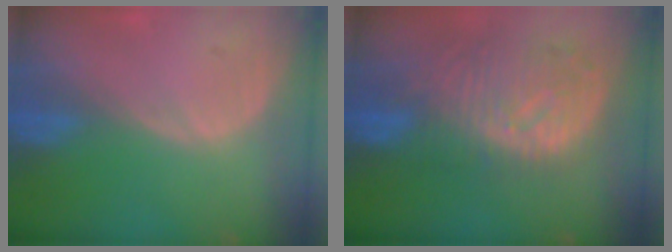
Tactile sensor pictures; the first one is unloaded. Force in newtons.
{"total": 10.9, "press": 9.6, "slide": 5.1}